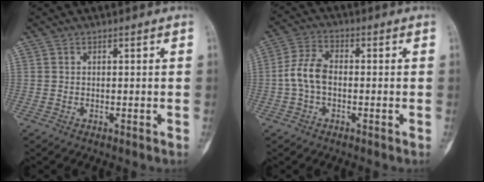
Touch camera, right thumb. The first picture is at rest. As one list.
[{"total": 6.6, "force": [-0.9, 4.0, 5.1], "torque": [-0.107, 0.020, -0.026]}]